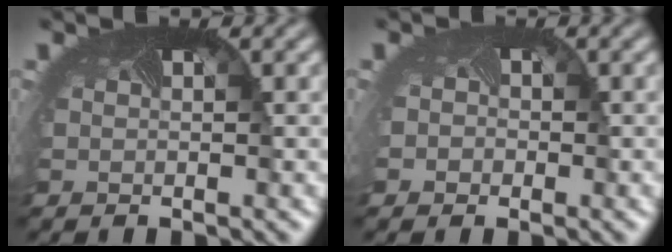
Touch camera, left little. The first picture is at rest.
{"total": 1.4, "force": [-0.3, 1.3, 0.3], "torque": [0.001, -0.001, -0.009]}